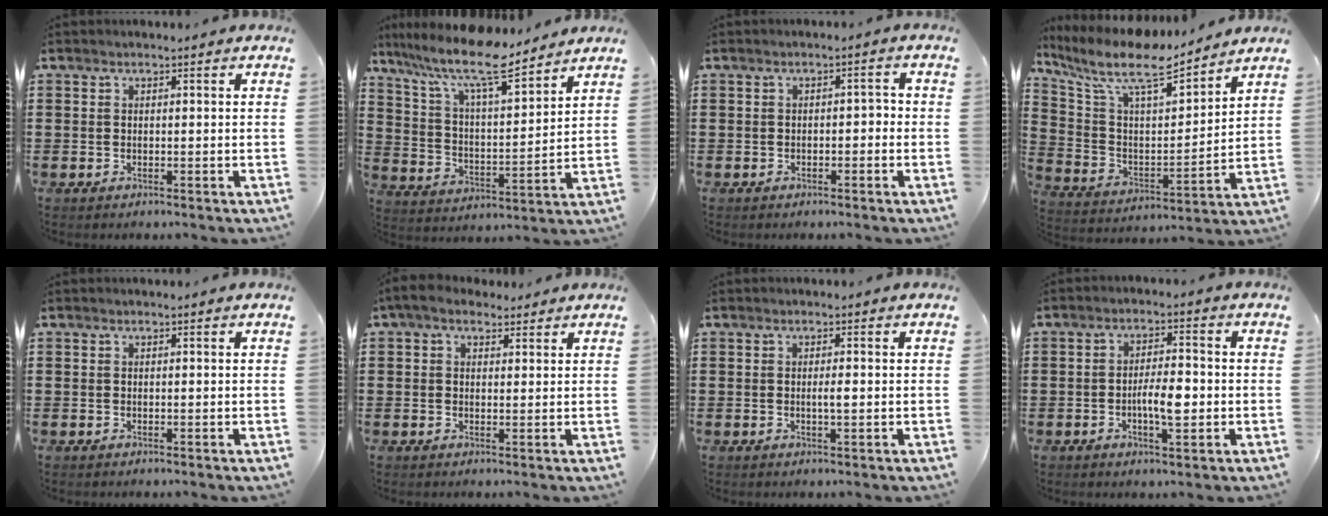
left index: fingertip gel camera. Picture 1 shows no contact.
{"total": 11.5, "force": [9.4, 1.7, 6.3], "torque": [-0.149, -0.055, 0.158]}
{"total": 1.5, "force": [-1.0, 0.7, 0.8], "torque": [-0.021, 0.005, -0.025]}
{"total": 10.8, "force": [8.5, 2.6, 6.1], "torque": [-0.152, -0.043, 0.145]}
{"total": 0.0}
{"total": 3.2, "force": [2.1, 1.7, 1.7], "torque": [-0.040, 0.006, 0.038]}
{"total": 1.6, "force": [-0.1, 0.2, 1.6], "torque": [-0.030, -0.002, -0.001]}
{"total": 5.4, "force": [-1.0, 1.8, 5.0], "torque": [-0.094, 0.005, -0.021]}